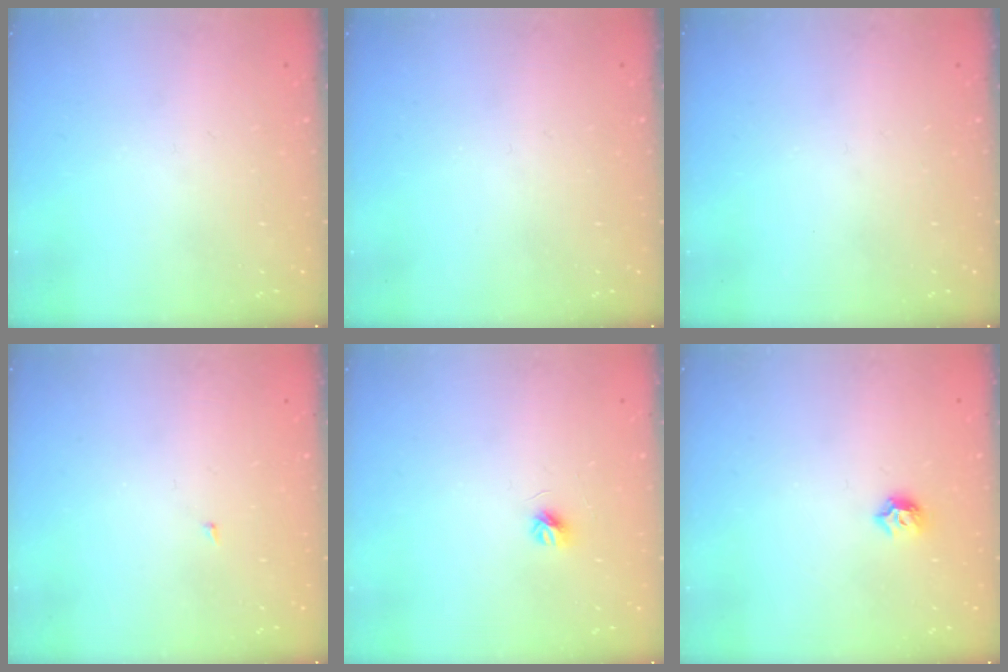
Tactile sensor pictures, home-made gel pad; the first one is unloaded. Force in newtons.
{"total": 0.0}
{"total": 0.0}
{"total": 1.4, "press": 1.3, "slide": 0.1}
{"total": 4.1, "press": 4.0, "slide": 0.4}
{"total": 5.6, "press": 5.6, "slide": 0.8}